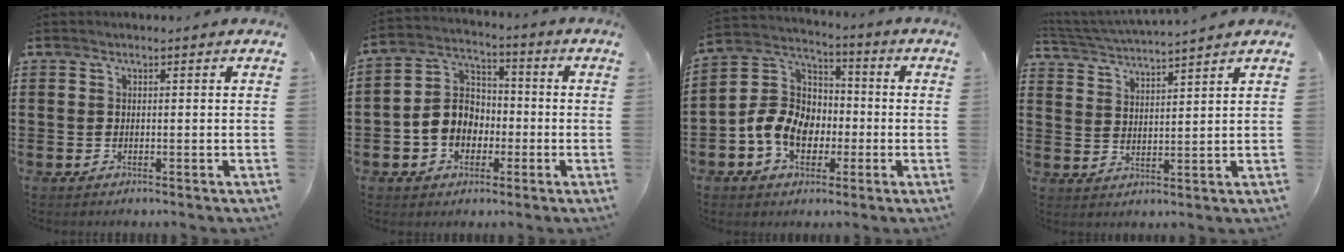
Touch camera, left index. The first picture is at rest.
{"total": 7.0, "force": [-2.1, 5.9, 3.1], "torque": [-0.088, 0.017, -0.046]}
{"total": 9.7, "force": [-3.3, 7.6, 5.0], "torque": [-0.139, 0.022, -0.070]}
{"total": 3.5, "force": [3.4, -0.6, 0.4], "torque": [-0.024, -0.020, 0.058]}